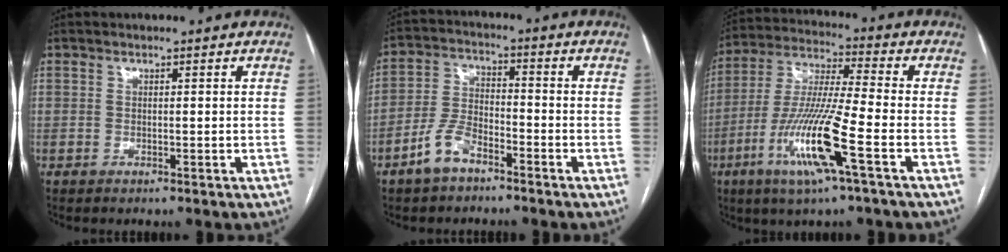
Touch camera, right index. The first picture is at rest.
{"total": 6.5, "force": [-4.3, 2.9, 3.9], "torque": [-0.092, 0.009, -0.083]}
{"total": 14.5, "force": [-5.8, 0.0, 13.3], "torque": [-0.272, -0.015, -0.113]}